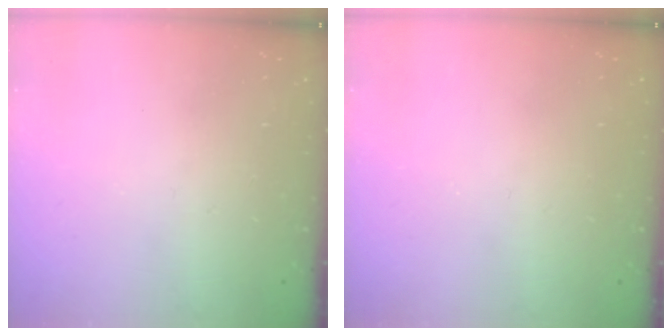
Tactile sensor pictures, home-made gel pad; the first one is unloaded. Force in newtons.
{"total": 0.0}